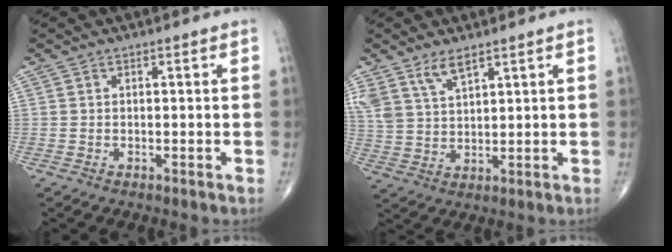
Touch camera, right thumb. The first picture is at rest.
{"total": 6.2, "force": [4.5, 2.3, 3.6], "torque": [-0.067, -0.019, 0.095]}